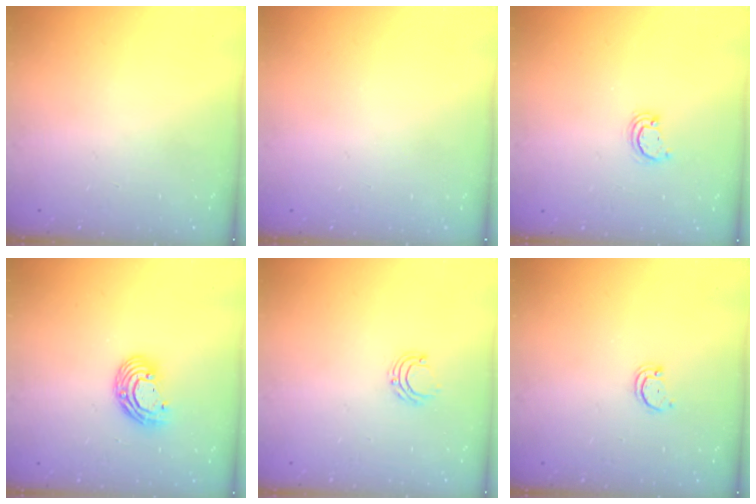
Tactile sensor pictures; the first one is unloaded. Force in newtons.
{"total": 0.0}
{"total": 2.5, "press": 2.5, "slide": 0.3}
{"total": 8.9, "press": 8.7, "slide": 1.8}
{"total": 6.5, "press": 6.5, "slide": 0.4}
{"total": 2.2, "press": 2.1, "slide": 0.4}